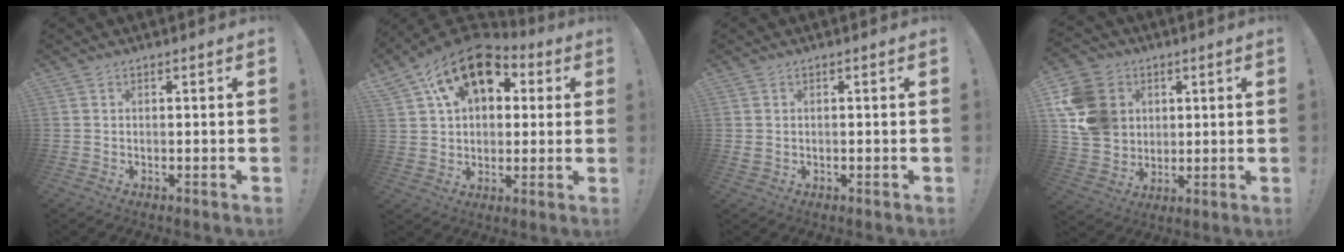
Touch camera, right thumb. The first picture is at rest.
{"total": 16.8, "force": [8.9, 10.8, 9.2], "torque": [-0.130, -0.051, 0.160]}
{"total": 0.7, "force": [0.1, 0.6, 0.3], "torque": [-0.015, 0.007, 0.003]}
{"total": 15.3, "force": [3.7, 13.3, 6.5], "torque": [-0.109, -0.004, 0.080]}